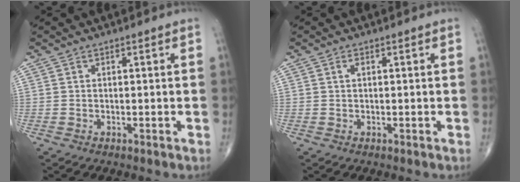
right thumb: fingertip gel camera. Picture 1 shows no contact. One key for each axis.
{"total": 0.9, "fx": 0.3, "fy": 0.4, "fz": 0.8, "tx": -0.016, "ty": 0.003, "tz": 0.006}